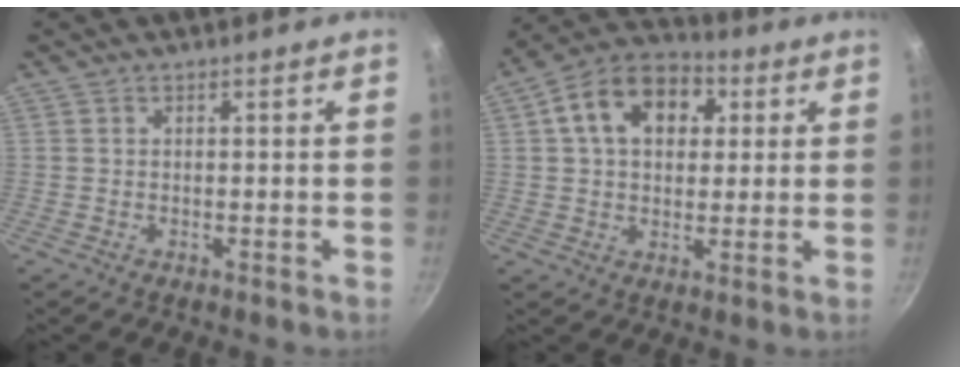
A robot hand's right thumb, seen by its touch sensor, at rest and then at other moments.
{"total": 15.6, "force": [4.4, 11.0, 10.1], "torque": [-0.148, 0.020, 0.056]}